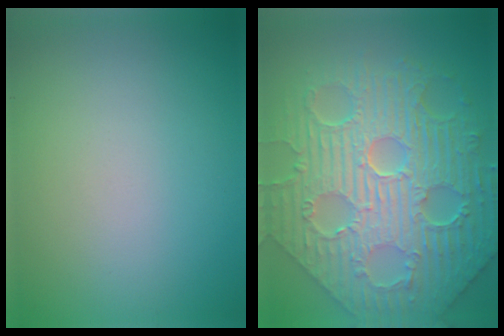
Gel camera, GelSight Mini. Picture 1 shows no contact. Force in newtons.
{"total": 12.0, "press": 8.0, "slide": 8.9}